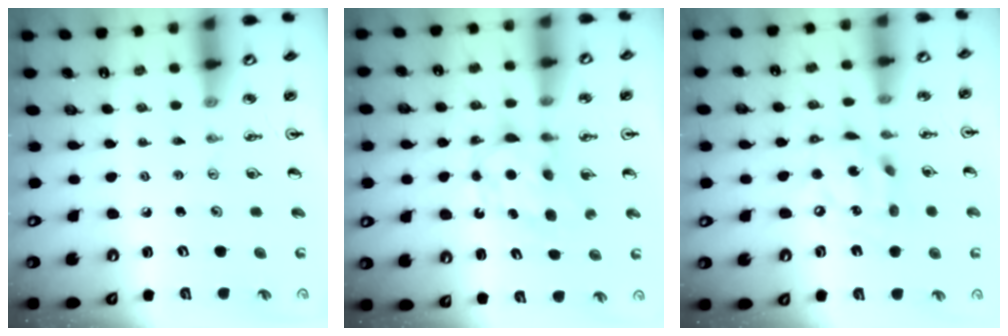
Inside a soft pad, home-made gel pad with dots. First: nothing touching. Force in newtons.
{"total": 7.0, "press": 7.0, "slide": 0.4}
{"total": 14.4, "press": 14.3, "slide": 1.5}